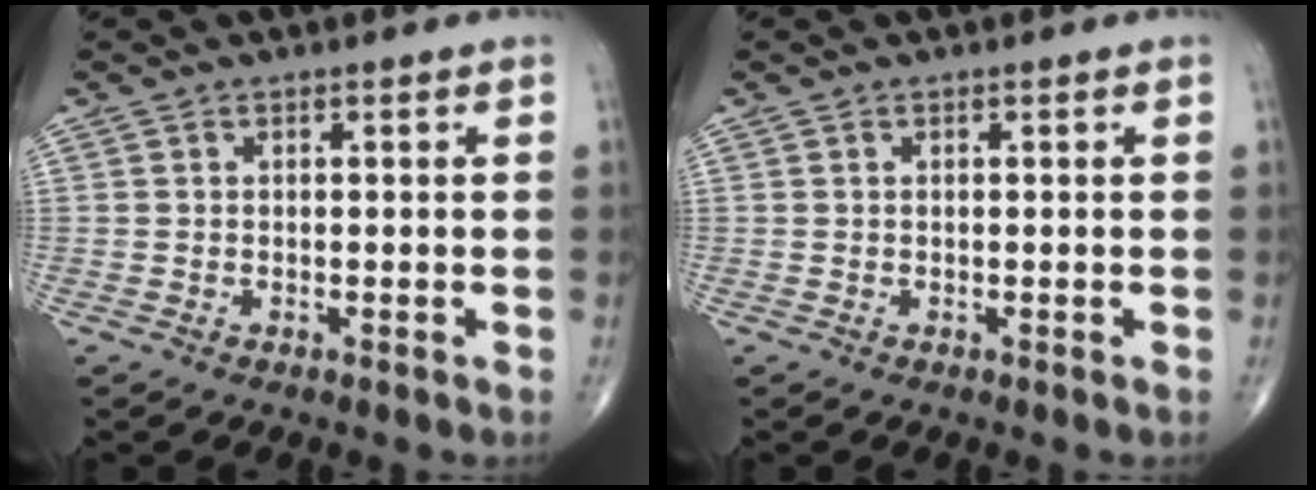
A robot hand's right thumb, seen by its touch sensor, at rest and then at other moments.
{"total": 0.0}